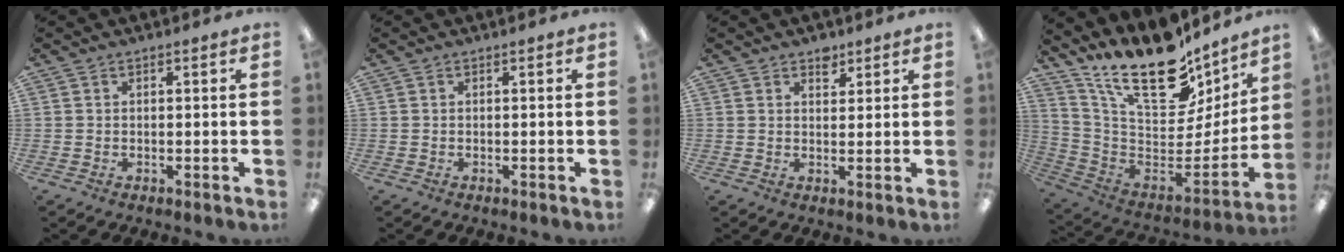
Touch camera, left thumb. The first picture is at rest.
{"total": 0.0}
{"total": 3.2, "force": [2.4, 1.8, 1.2], "torque": [0.006, -0.016, 0.038]}
{"total": 23.7, "force": [16.6, 10.1, 13.6], "torque": [-0.214, -0.118, 0.288]}